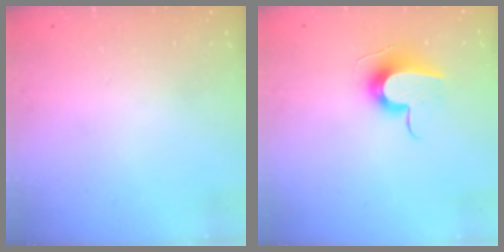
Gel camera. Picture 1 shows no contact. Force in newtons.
{"total": 10.8, "press": 10.8, "slide": 0.2}